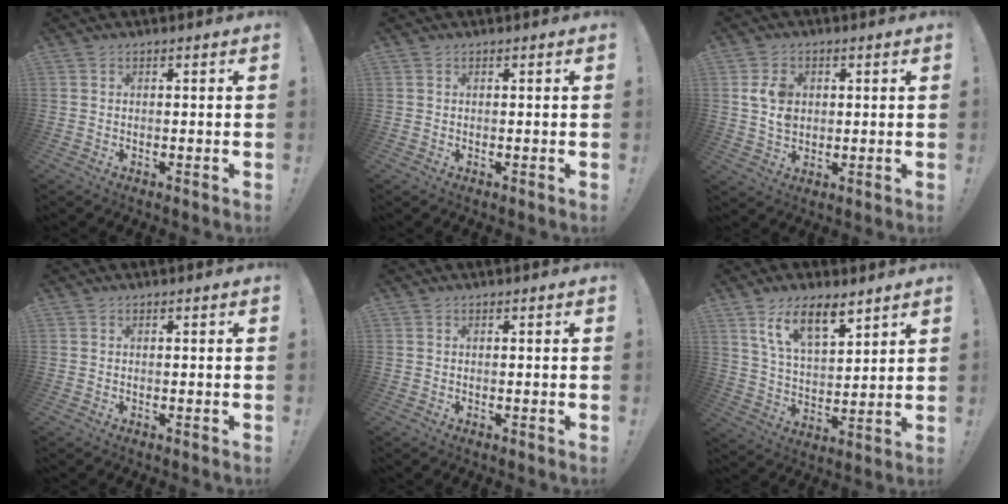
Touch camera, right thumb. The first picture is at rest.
{"total": 0.0}
{"total": 7.1, "force": [1.5, 5.6, 4.0], "torque": [-0.059, 0.000, 0.026]}
{"total": 0.0}
{"total": 0.0}
{"total": 12.8, "force": [8.4, 5.3, 8.1], "torque": [-0.141, -0.039, 0.153]}